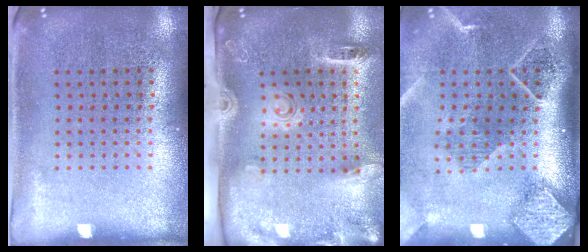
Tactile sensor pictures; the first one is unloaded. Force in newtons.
{"total": 2.8, "press": 2.0, "slide": 2.0}
{"total": 2.7, "press": 2.1, "slide": 1.7}